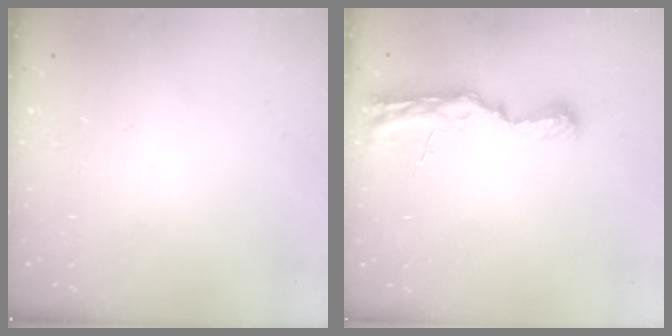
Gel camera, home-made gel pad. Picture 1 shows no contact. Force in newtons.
{"total": 10.5, "press": 9.6, "slide": 4.3}